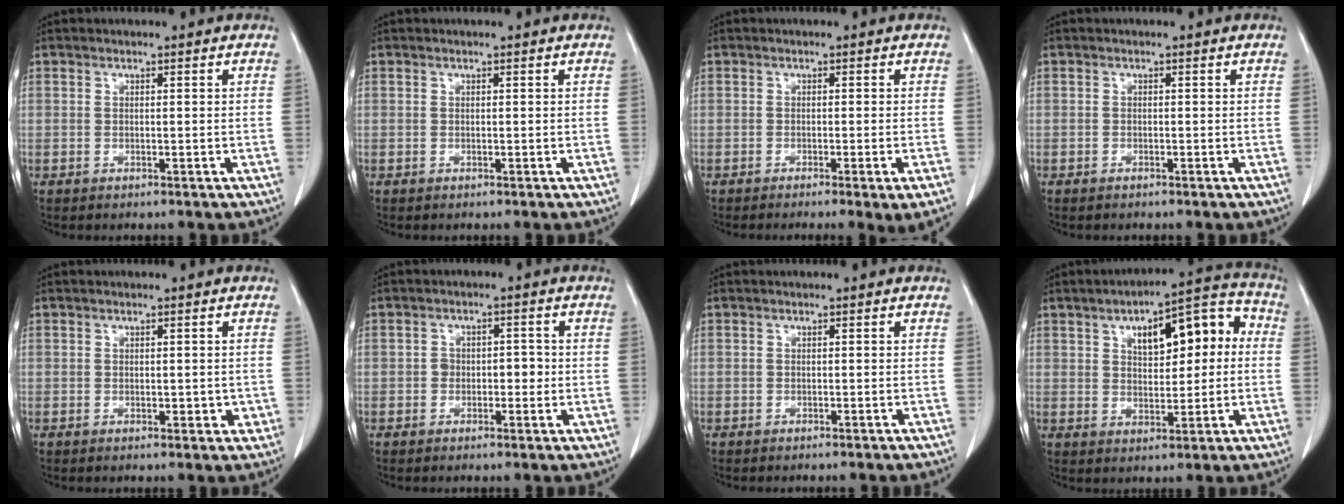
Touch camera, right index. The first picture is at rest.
{"total": 0.0}
{"total": 4.0, "force": [-2.4, -0.8, 3.1], "torque": [-0.033, -0.013, -0.036]}
{"total": 0.5, "force": [-0.4, 0.2, 0.1], "torque": [-0.003, 0.000, -0.008]}
{"total": 2.1, "force": [-0.3, 1.1, 1.7], "torque": [-0.020, -0.001, 0.000]}
{"total": 3.2, "force": [-0.5, 2.1, 2.4], "torque": [-0.028, 0.014, -0.006]}
{"total": 1.5, "force": [-1.4, -0.3, 0.5], "torque": [-0.001, 0.003, -0.019]}
{"total": 12.5, "force": [2.7, 5.2, 11.1], "torque": [-0.147, 0.044, 0.042]}